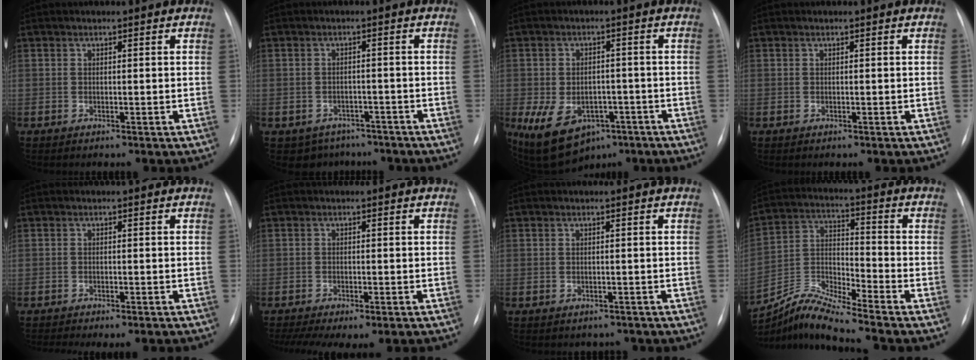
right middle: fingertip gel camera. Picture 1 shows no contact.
{"total": 6.0, "force": [-4.5, 3.8, 0.6], "torque": [-0.005, 0.017, -0.054]}
{"total": 11.5, "force": [-5.8, 7.7, 6.3], "torque": [-0.116, 0.005, -0.080]}
{"total": 0.0}
{"total": 6.4, "force": [-5.6, 1.3, 2.8], "torque": [-0.028, 0.003, -0.071]}
{"total": 10.4, "force": [-7.9, 2.9, 6.1], "torque": [-0.099, -0.001, -0.112]}
{"total": 1.9, "force": [-1.4, 1.2, 0.3], "torque": [-0.005, 0.006, -0.015]}
{"total": 9.6, "force": [-9.0, -1.1, 3.1], "torque": [-0.070, 0.004, -0.174]}